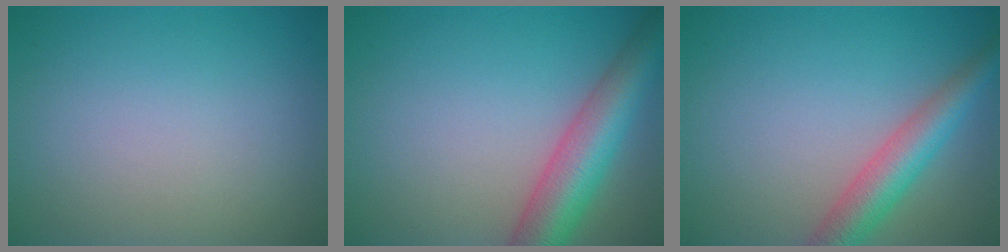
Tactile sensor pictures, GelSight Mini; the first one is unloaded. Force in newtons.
{"total": 6.8, "press": 6.8, "slide": 0.3}
{"total": 4.6, "press": 4.6, "slide": 0.1}